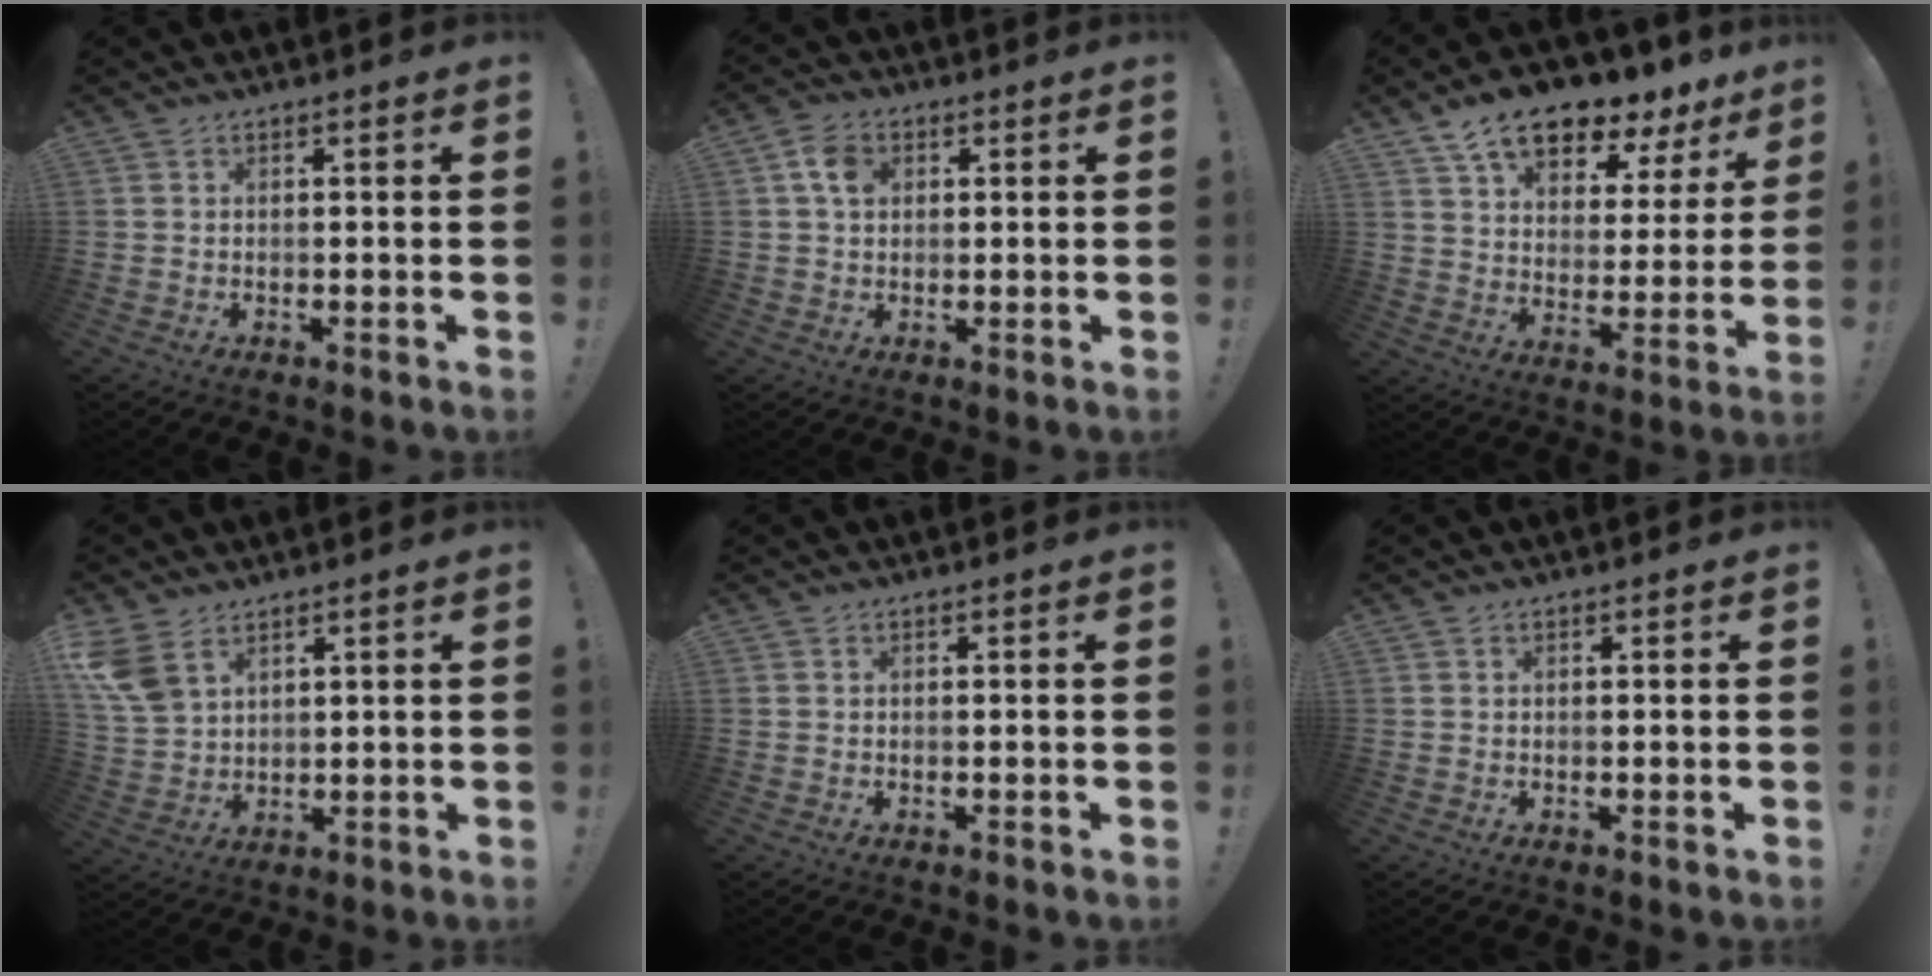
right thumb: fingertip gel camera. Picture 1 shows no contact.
{"total": 6.5, "force": [1.8, 5.1, 3.6], "torque": [-0.054, 0.007, 0.033]}
{"total": 13.8, "force": [10.5, 6.1, 6.6], "torque": [-0.110, -0.078, 0.186]}
{"total": 9.1, "force": [5.2, 5.5, 5.0], "torque": [-0.099, -0.021, 0.102]}
{"total": 0.0}
{"total": 0.0}